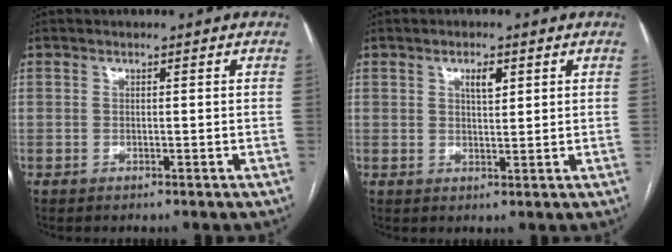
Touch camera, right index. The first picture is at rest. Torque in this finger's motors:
{"motor_torque": [0.40, 0.27, 0.04, 0.05]}